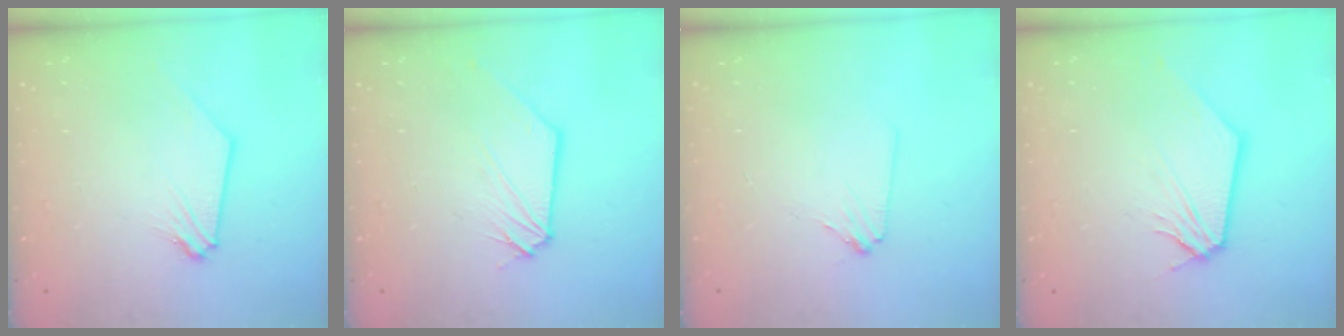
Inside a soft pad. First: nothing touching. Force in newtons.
{"total": 0.7, "press": 0.7, "slide": 0.1}
{"total": 2.3, "press": 2.3, "slide": 0.2}
{"total": 0.7, "press": 0.7, "slide": 0.2}